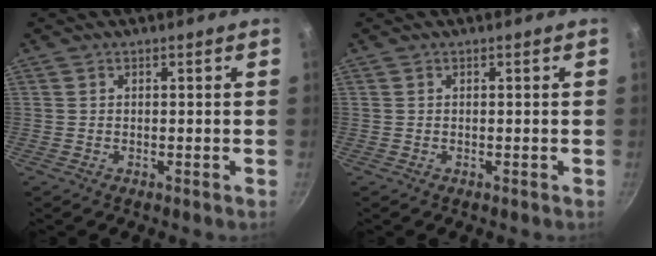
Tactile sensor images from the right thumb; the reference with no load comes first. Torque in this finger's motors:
{"motor_torque": [-0.14, 0.04, 0.26, -0.24, 0.00]}